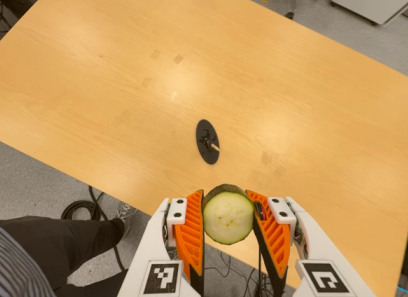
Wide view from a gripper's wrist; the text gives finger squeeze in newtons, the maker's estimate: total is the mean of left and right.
{"total": 9.6, "left": 8.6, "right": 10.6}